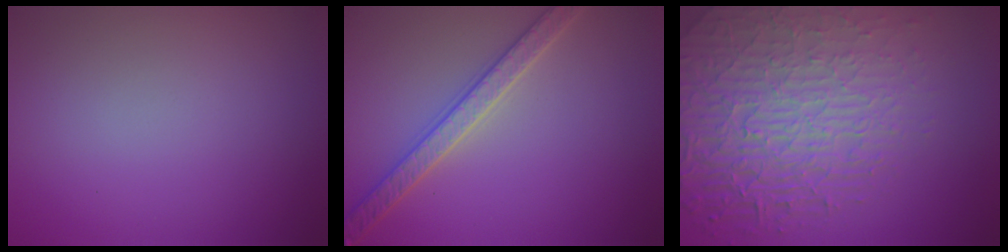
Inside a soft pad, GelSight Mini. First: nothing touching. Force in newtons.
{"total": 3.3, "press": 3.2, "slide": 0.6}
{"total": 8.9, "press": 6.1, "slide": 6.6}